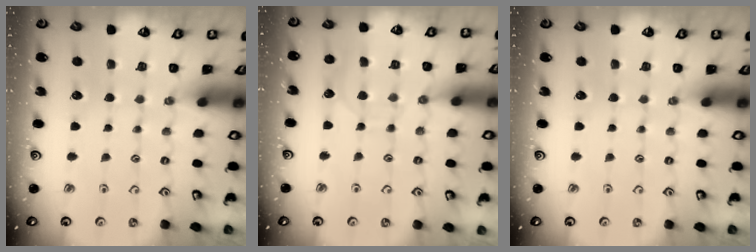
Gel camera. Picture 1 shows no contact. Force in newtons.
{"total": 5.5, "press": 5.5, "slide": 0.3}
{"total": 0.0}